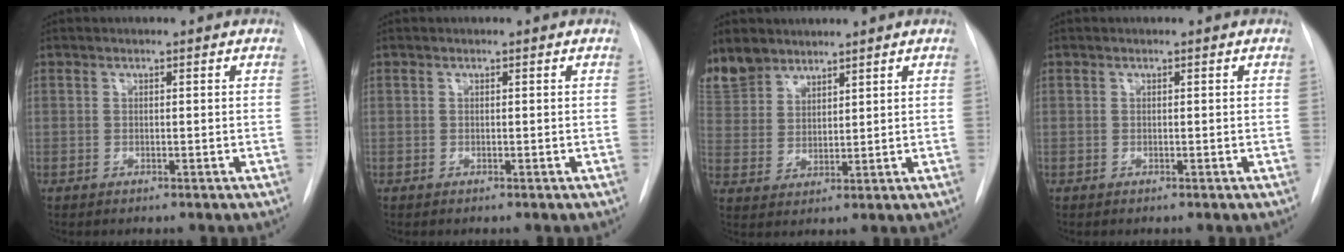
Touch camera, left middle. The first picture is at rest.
{"total": 0.0}
{"total": 9.8, "force": [8.1, 5.1, 2.0], "torque": [-0.055, 0.009, 0.172]}
{"total": 0.0}